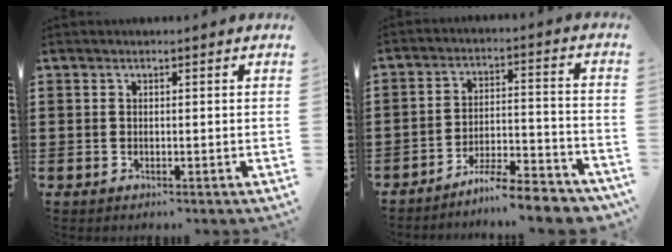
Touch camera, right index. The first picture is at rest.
{"total": 6.9, "force": [-6.4, 0.3, 2.5], "torque": [-0.035, 0.007, -0.120]}